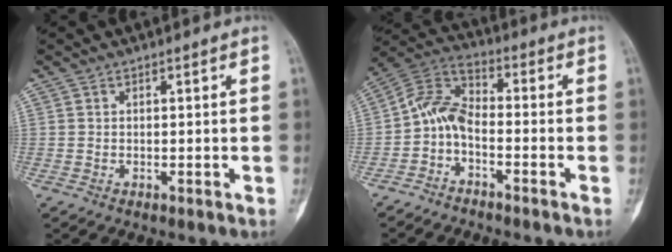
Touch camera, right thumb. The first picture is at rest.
{"total": 7.5, "force": [-2.6, 3.8, 5.9], "torque": [-0.119, 0.047, -0.066]}